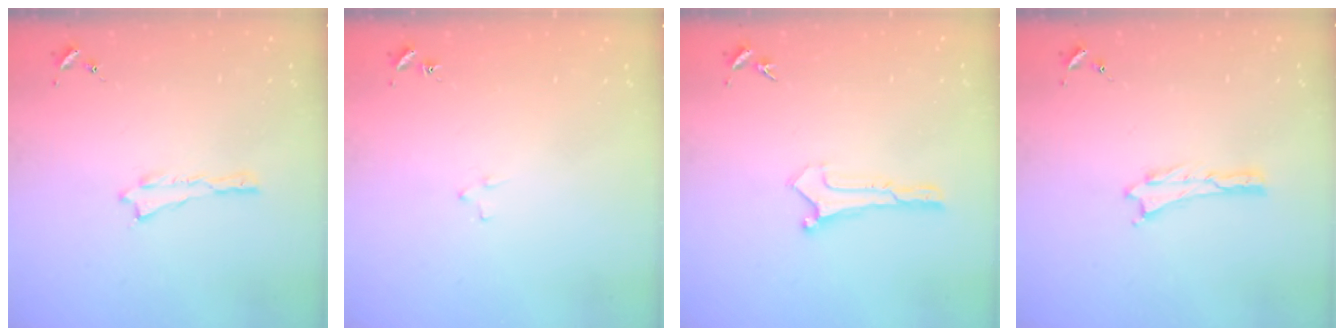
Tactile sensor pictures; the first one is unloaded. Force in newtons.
{"total": 1.9, "press": 1.9, "slide": 0.1}
{"total": 0.0}
{"total": 0.0}